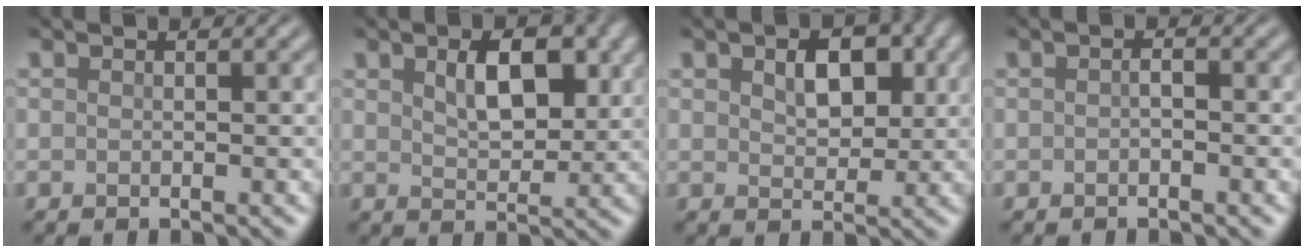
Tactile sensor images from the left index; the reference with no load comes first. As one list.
[{"total": 4.4, "force": [1.6, 2.4, 3.4], "torque": [-0.061, 0.002, 0.027]}, {"total": 3.8, "force": [1.1, 2.4, 2.6], "torque": [-0.050, 0.002, 0.015]}, {"total": 0.7, "force": [-0.3, 0.2, 0.6], "torque": [-0.013, 0.001, -0.006]}]